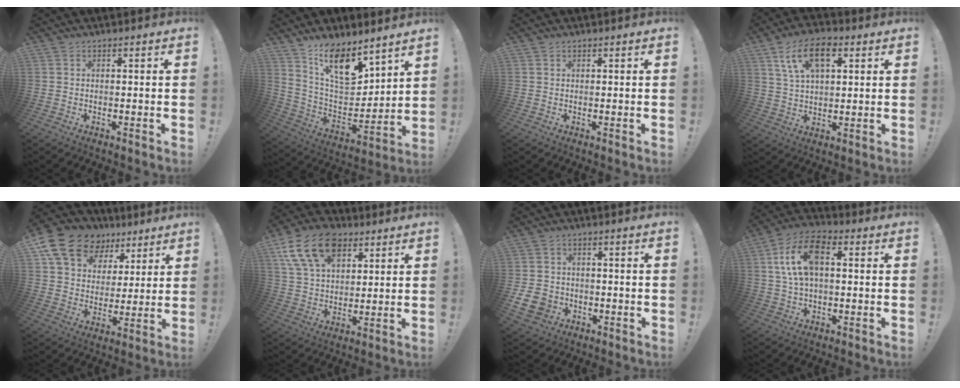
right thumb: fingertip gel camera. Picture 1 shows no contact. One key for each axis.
{"total": 14.2, "fx": 10.2, "fy": 5.9, "fz": 8.0, "tx": -0.146, "ty": -0.073, "tz": 0.187}
{"total": 0.5, "fx": 0.4, "fy": 0.3, "fz": 0.1, "tx": 0.003, "ty": -0.002, "tz": 0.008}
{"total": 12.4, "fx": 5.6, "fy": 6.8, "fz": 8.8, "tx": -0.144, "ty": 0.003, "tz": 0.102}
{"total": 16.8, "fx": 10.4, "fy": 11.4, "fz": 6.6, "tx": -0.108, "ty": -0.060, "tz": 0.204}
{"total": 17.4, "fx": 8.7, "fy": 11.2, "fz": 10.0, "tx": -0.181, "ty": -0.032, "tz": 0.164}
{"total": 8.2, "fx": -2.9, "fy": 6.9, "fz": 3.3, "tx": -0.070, "ty": 0.020, "tz": -0.048}
{"total": 13.0, "fx": 2.7, "fy": 7.7, "fz": 10.1, "tx": -0.182, "ty": 0.009, "tz": 0.050}